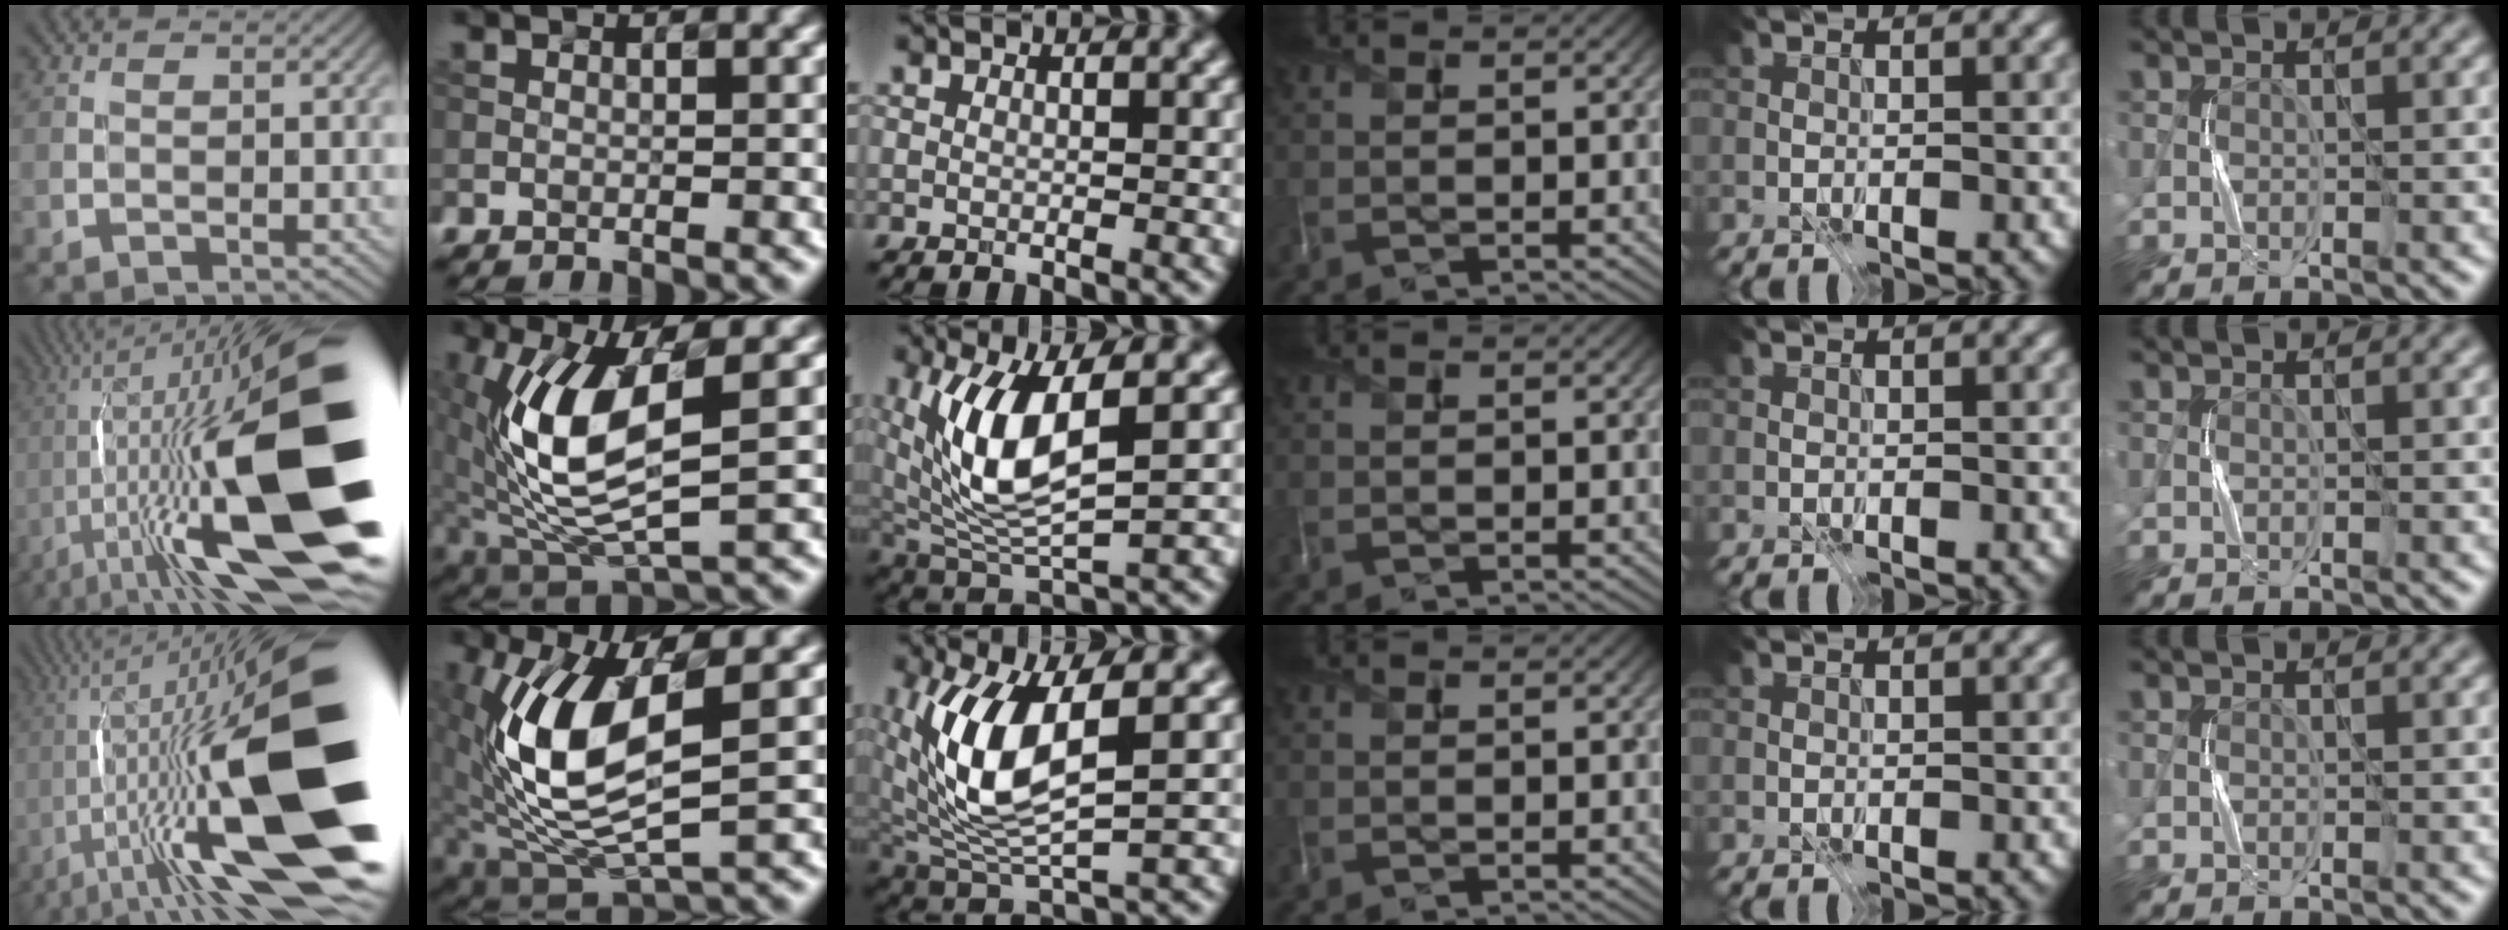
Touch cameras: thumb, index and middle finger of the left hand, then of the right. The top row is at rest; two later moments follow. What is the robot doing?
{"motion": "press", "object": "grip strengthener"}